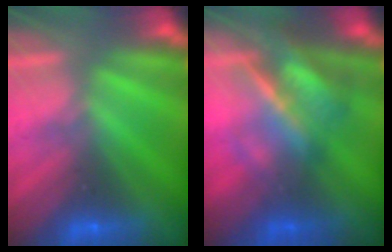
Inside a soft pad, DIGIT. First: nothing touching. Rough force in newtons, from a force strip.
{"total": 5.3}